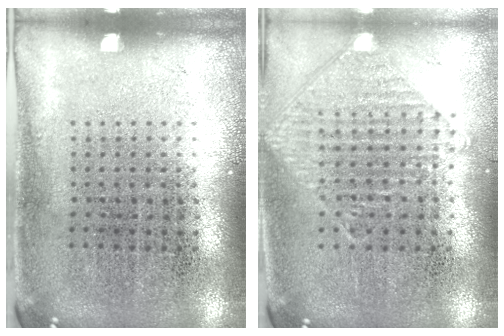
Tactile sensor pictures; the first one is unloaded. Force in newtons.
{"total": 0.9, "press": 0.9, "slide": 0.1}